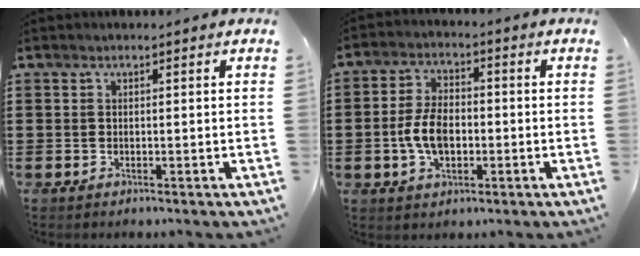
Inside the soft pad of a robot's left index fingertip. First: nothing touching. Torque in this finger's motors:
{"motor_torque": [0.94, 0.81, 0.73, 0.17]}